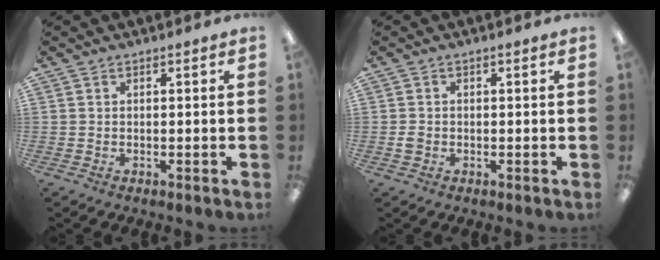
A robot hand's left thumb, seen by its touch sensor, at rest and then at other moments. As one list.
[{"total": 1.3, "force": [-0.3, 1.1, 0.7], "torque": [-0.013, 0.004, -0.007]}]